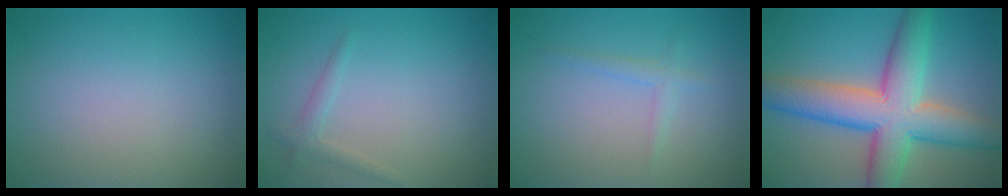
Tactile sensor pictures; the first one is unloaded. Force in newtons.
{"total": 1.2, "press": 1.2, "slide": 0.1}
{"total": 1.2, "press": 1.2, "slide": 0.1}
{"total": 9.9, "press": 9.9, "slide": 0.3}